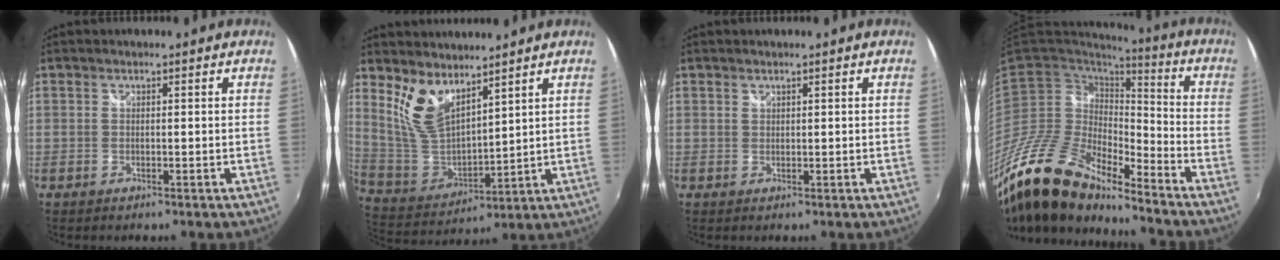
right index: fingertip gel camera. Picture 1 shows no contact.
{"total": 10.5, "force": [7.0, 4.5, 6.3], "torque": [-0.130, -0.010, 0.154]}
{"total": 0.5, "force": [0.5, 0.2, 0.0], "torque": [0.002, 0.000, 0.009]}
{"total": 19.8, "force": [-16.3, 5.6, 9.8], "torque": [-0.198, -0.033, -0.316]}